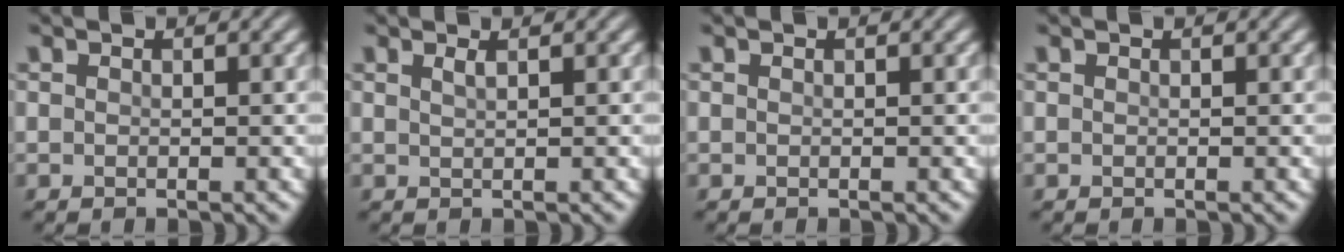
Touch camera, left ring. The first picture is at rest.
{"total": 0.8, "force": [0.5, 0.3, 0.6], "torque": [-0.006, 0.001, 0.008]}
{"total": 0.0}
{"total": 0.0}